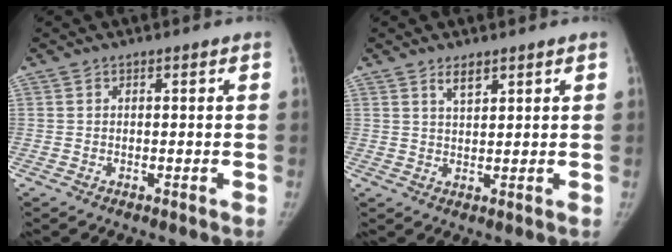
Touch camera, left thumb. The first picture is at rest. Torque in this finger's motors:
{"motor_torque": [-0.16, -0.01, 0.47, -0.30, 0.00]}